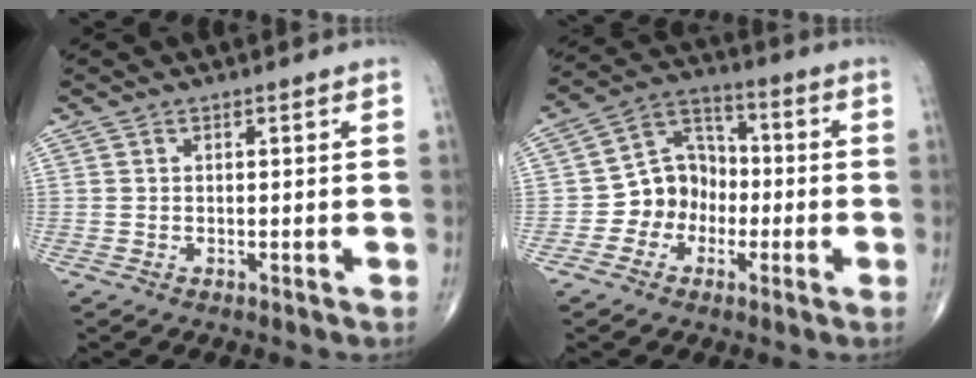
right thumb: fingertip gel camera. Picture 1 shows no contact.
{"total": 9.8, "force": [-2.5, 8.4, 4.5], "torque": [-0.034, 0.043, -0.056]}